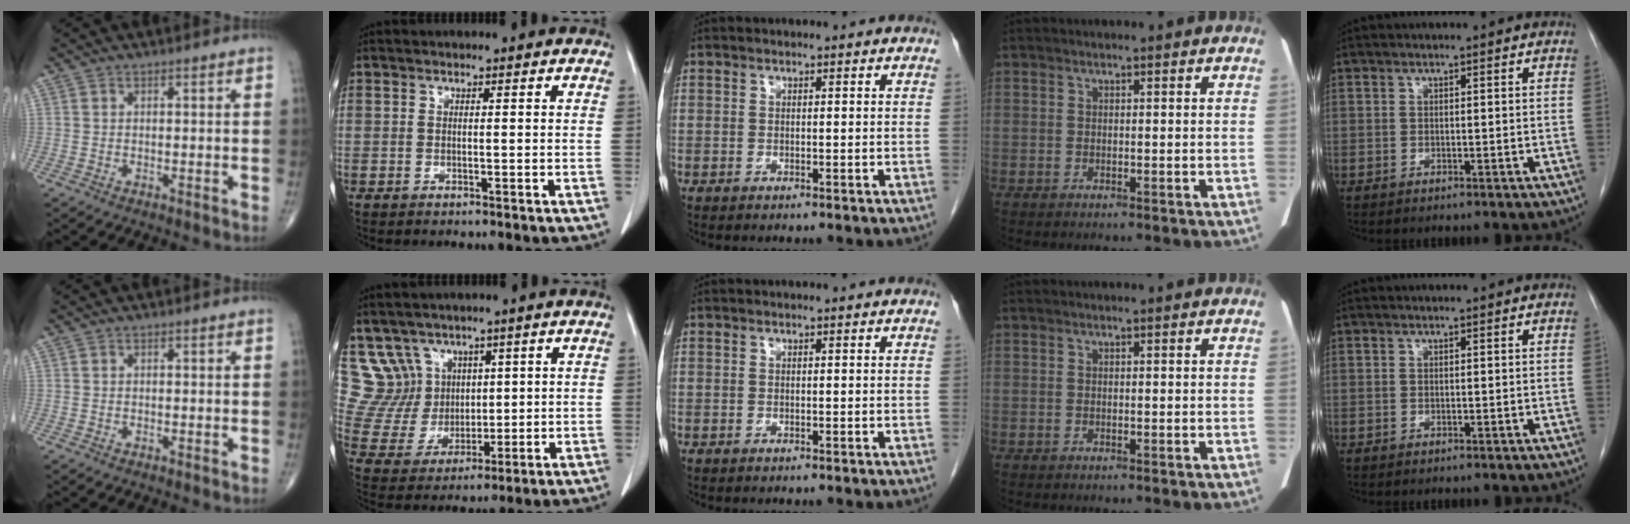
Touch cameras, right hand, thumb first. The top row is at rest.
{"index": {"total": 9.3, "force": [5.7, 7.3, 0.4], "torque": [-0.019, 0.036, 0.127]}}